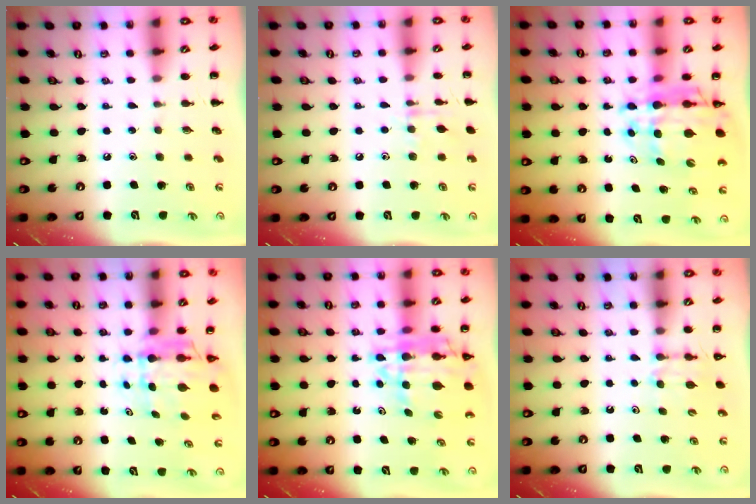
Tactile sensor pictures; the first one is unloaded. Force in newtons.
{"total": 8.3, "press": 8.0, "slide": 2.1}
{"total": 12.7, "press": 12.2, "slide": 3.5}
{"total": 5.7, "press": 5.5, "slide": 1.4}
{"total": 11.4, "press": 10.9, "slide": 3.4}
{"total": 5.3, "press": 5.1, "slide": 1.5}